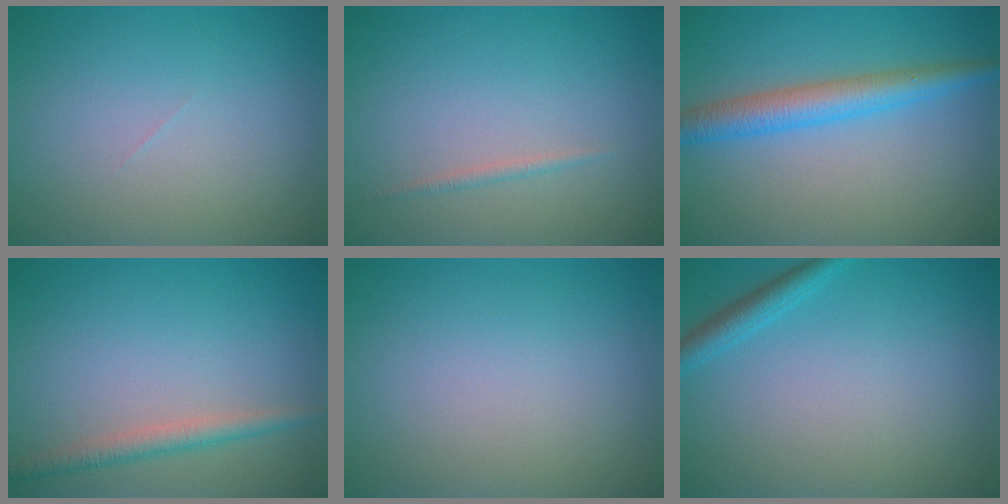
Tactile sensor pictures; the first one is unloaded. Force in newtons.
{"total": 0.7, "press": 0.7, "slide": 0.0}
{"total": 4.0, "press": 4.0, "slide": 0.2}
{"total": 2.1, "press": 2.1, "slide": 0.0}
{"total": 0.0}
{"total": 1.9, "press": 1.9, "slide": 0.2}